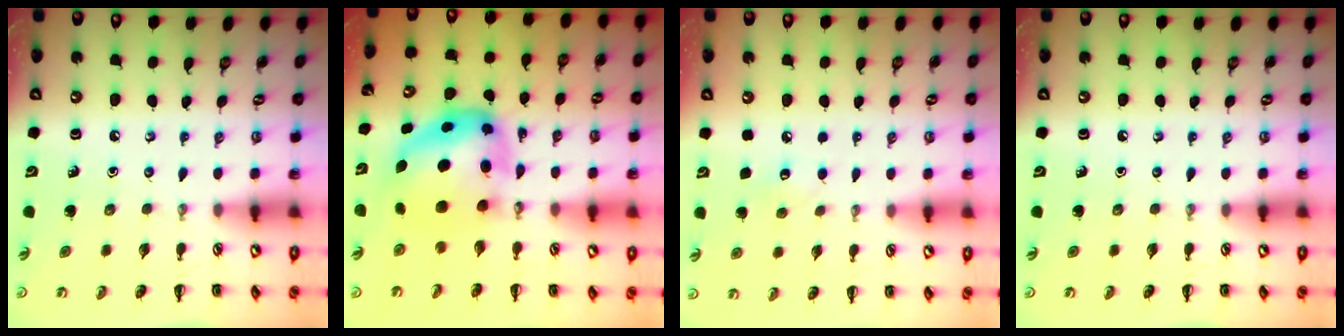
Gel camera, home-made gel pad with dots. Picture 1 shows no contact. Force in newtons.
{"total": 7.9, "press": 7.7, "slide": 1.8}
{"total": 5.5, "press": 5.4, "slide": 1.3}
{"total": 0.0}